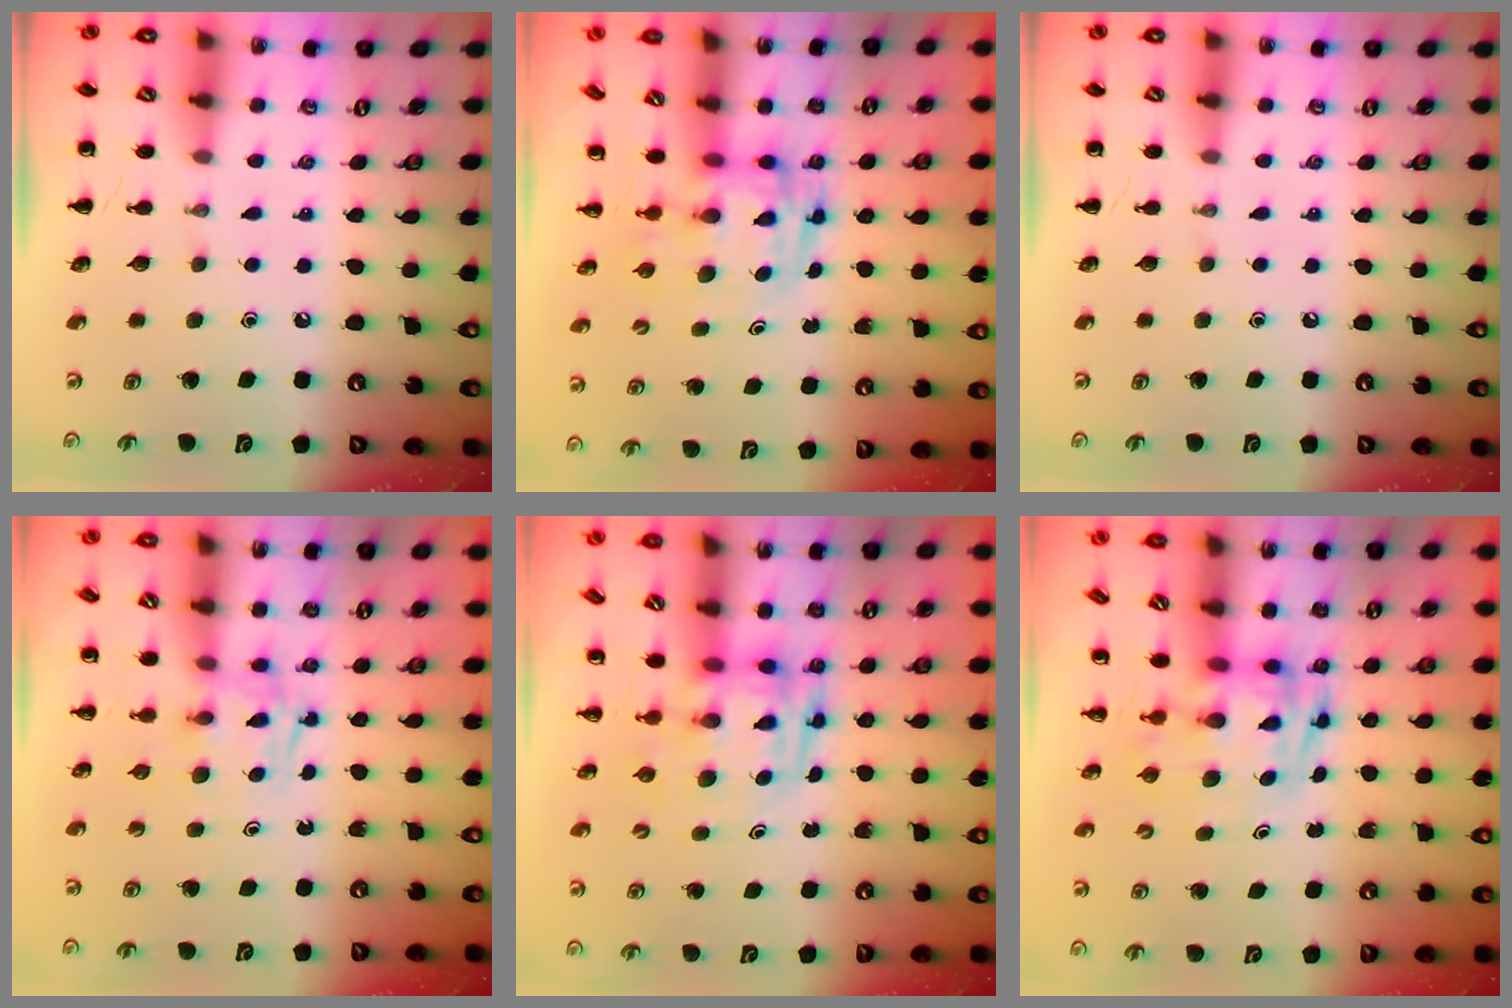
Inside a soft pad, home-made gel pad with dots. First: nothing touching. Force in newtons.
{"total": 2.8, "press": 2.7, "slide": 0.5}
{"total": 0.0}
{"total": 2.5, "press": 2.3, "slide": 1.0}
{"total": 3.9, "press": 3.8, "slide": 0.7}
{"total": 2.7, "press": 2.7, "slide": 0.5}